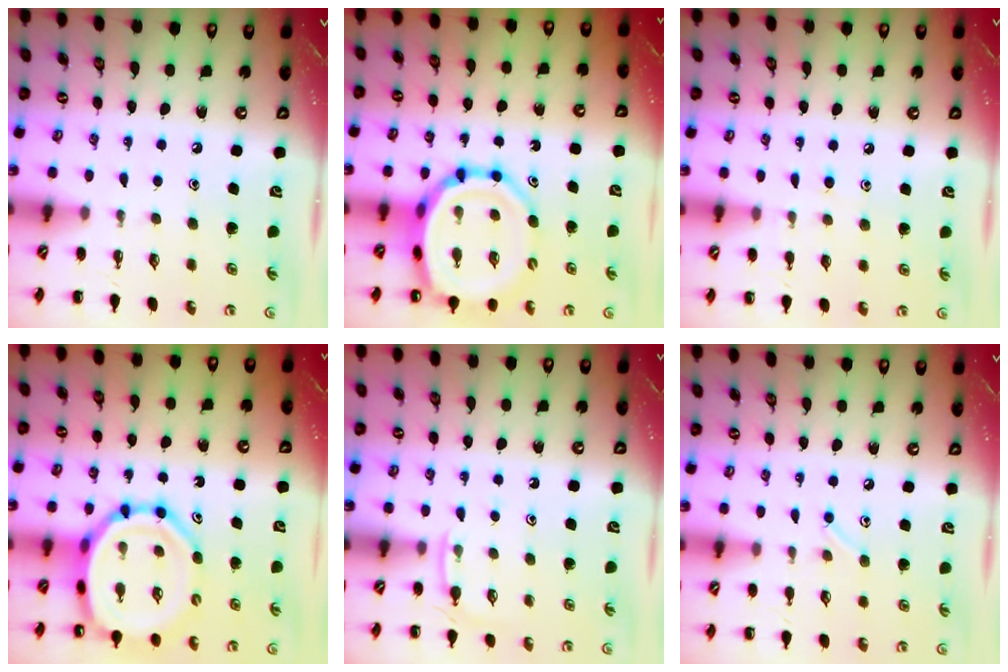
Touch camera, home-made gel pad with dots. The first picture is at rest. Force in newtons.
{"total": 13.8, "press": 13.3, "slide": 3.8}
{"total": 6.6, "press": 6.2, "slide": 2.2}
{"total": 13.6, "press": 13.2, "slide": 3.5}
{"total": 4.0, "press": 3.8, "slide": 1.3}
{"total": 4.9, "press": 4.8, "slide": 1.1}